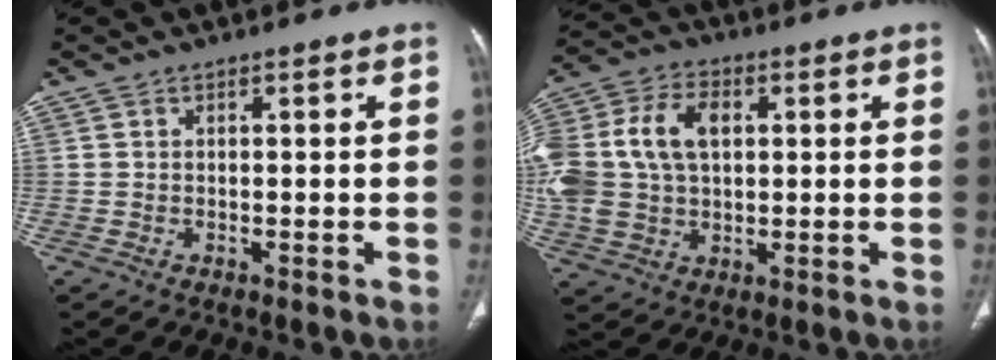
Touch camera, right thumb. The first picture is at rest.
{"total": 21.7, "force": [3.5, 15.2, 15.1], "torque": [-0.361, 0.032, 0.074]}